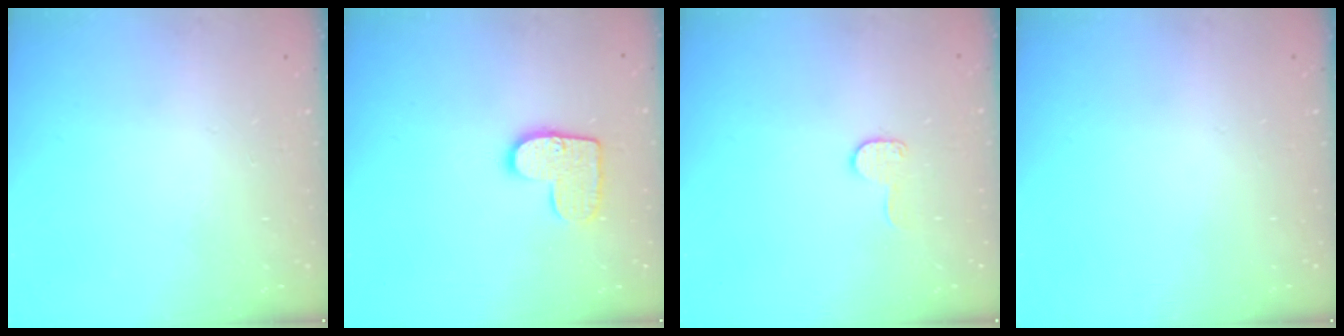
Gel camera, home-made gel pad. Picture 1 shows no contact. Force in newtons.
{"total": 10.7, "press": 10.7, "slide": 0.6}
{"total": 7.6, "press": 7.6, "slide": 0.1}
{"total": 0.0}